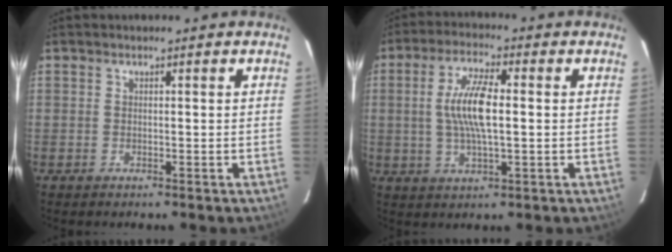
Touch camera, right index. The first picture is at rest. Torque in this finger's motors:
{"motor_torque": [0.84, -0.35, 0.75, 0.21]}